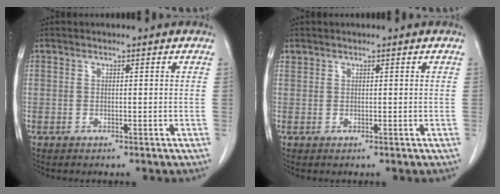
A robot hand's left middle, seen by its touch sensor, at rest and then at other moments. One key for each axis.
{"total": 0.5, "fx": 0.4, "fy": 0.3, "fz": 0.0, "tx": -0.003, "ty": 0.006, "tz": 0.008}